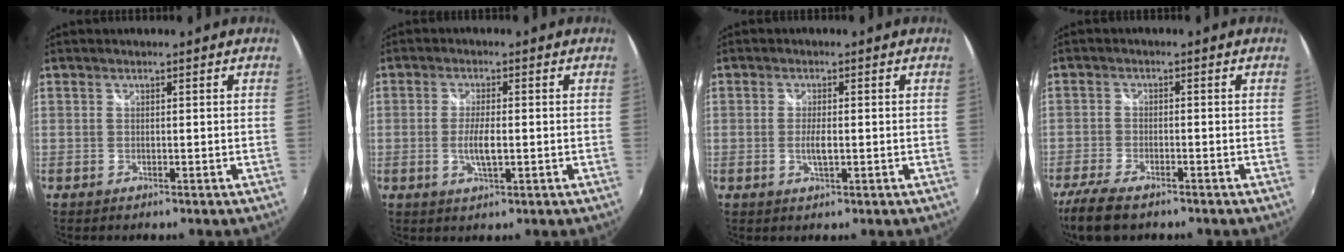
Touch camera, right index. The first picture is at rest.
{"total": 4.4, "force": [-0.8, 1.1, 4.2], "torque": [-0.083, -0.006, -0.015]}
{"total": 2.8, "force": [-0.5, 0.7, 2.7], "torque": [-0.051, -0.005, -0.008]}
{"total": 8.5, "force": [-6.6, 2.5, 4.8], "torque": [-0.126, -0.030, -0.123]}